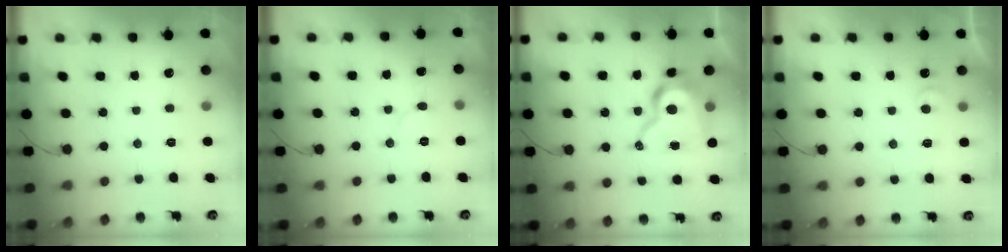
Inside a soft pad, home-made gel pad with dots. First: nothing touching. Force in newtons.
{"total": 4.9, "press": 4.9, "slide": 0.5}
{"total": 14.6, "press": 14.5, "slide": 1.7}
{"total": 4.5, "press": 4.5, "slide": 0.4}